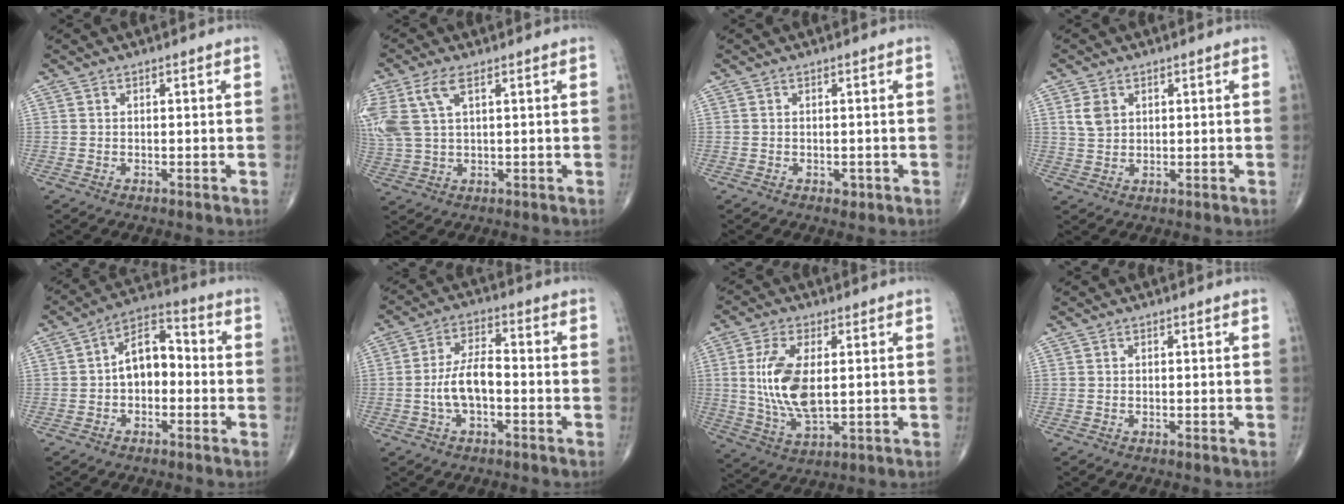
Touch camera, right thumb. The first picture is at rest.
{"total": 9.7, "force": [3.7, 4.5, 7.8], "torque": [-0.205, 0.007, 0.082]}
{"total": 0.9, "force": [-0.3, 0.6, 0.5], "torque": [-0.003, -0.001, -0.002]}
{"total": 3.6, "force": [1.4, 2.7, 2.1], "torque": [-0.033, -0.004, 0.032]}
{"total": 8.9, "force": [-0.8, 5.7, 6.8], "torque": [-0.087, 0.036, -0.029]}
{"total": 7.5, "force": [-1.7, 3.5, 6.4], "torque": [-0.125, 0.025, -0.036]}
{"total": 12.1, "force": [1.2, 5.6, 10.7], "torque": [-0.218, -0.013, 0.030]}
{"total": 0.0}